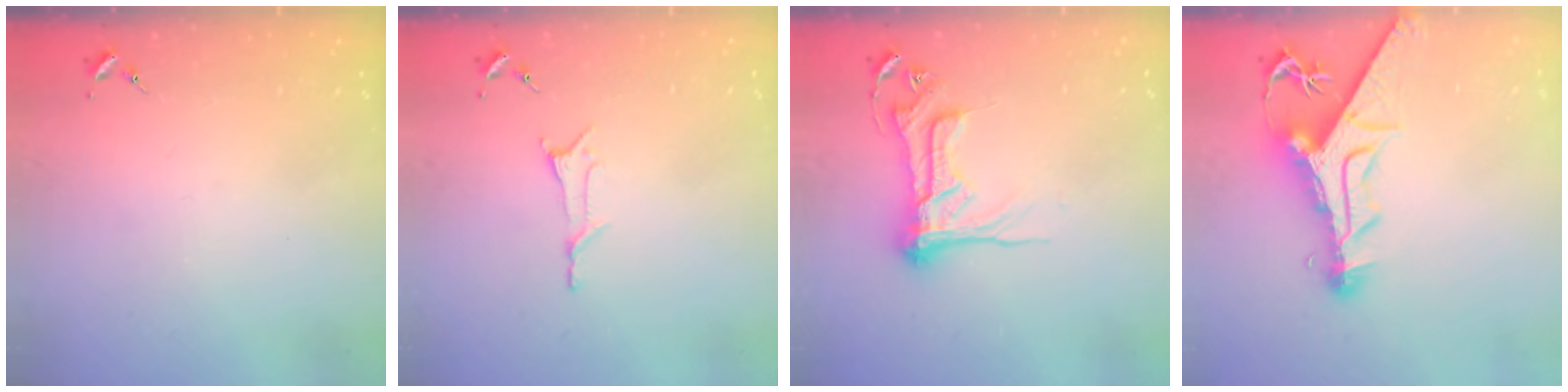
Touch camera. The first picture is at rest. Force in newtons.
{"total": 5.4, "press": 5.3, "slide": 0.6}
{"total": 14.7, "press": 14.6, "slide": 1.7}
{"total": 13.8, "press": 13.7, "slide": 1.5}